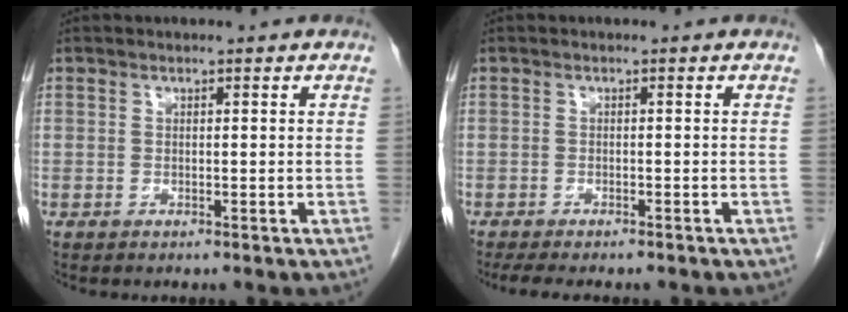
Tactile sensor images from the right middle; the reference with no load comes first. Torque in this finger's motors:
{"motor_torque": [0.31, -0.09, 0.07, 0.02]}